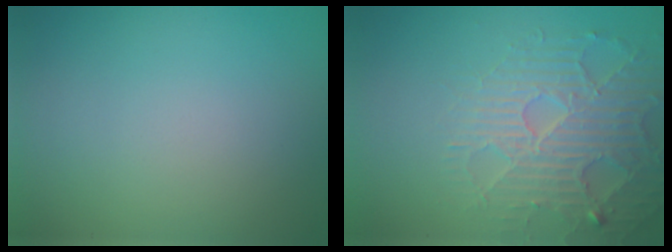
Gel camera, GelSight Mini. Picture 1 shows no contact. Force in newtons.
{"total": 4.6, "press": 4.3, "slide": 1.7}